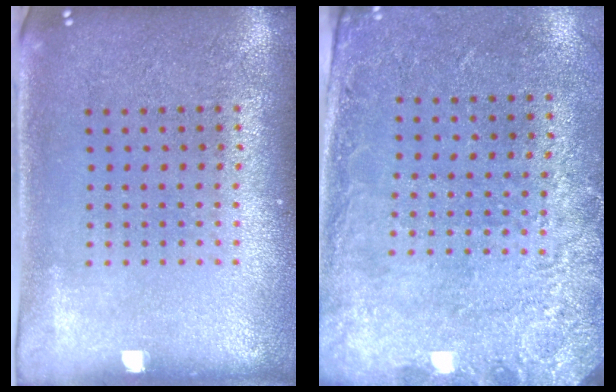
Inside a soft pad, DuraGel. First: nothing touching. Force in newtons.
{"total": 2.7, "press": 1.9, "slide": 1.9}